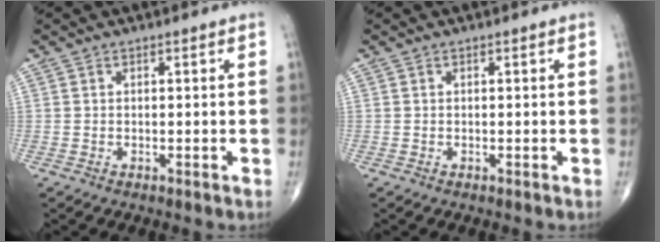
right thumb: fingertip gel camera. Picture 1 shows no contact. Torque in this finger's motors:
{"motor_torque": [-0.01, 0.01, -0.01, 0.00, 0.02]}